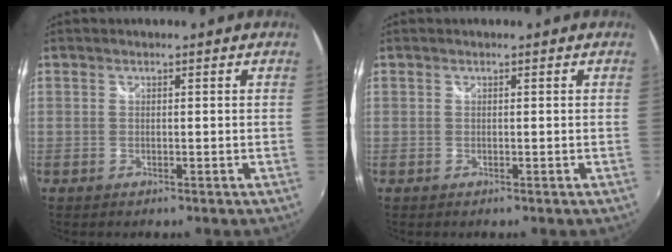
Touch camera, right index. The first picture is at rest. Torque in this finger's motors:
{"motor_torque": [0.37, 0.33, 0.03, 0.01]}